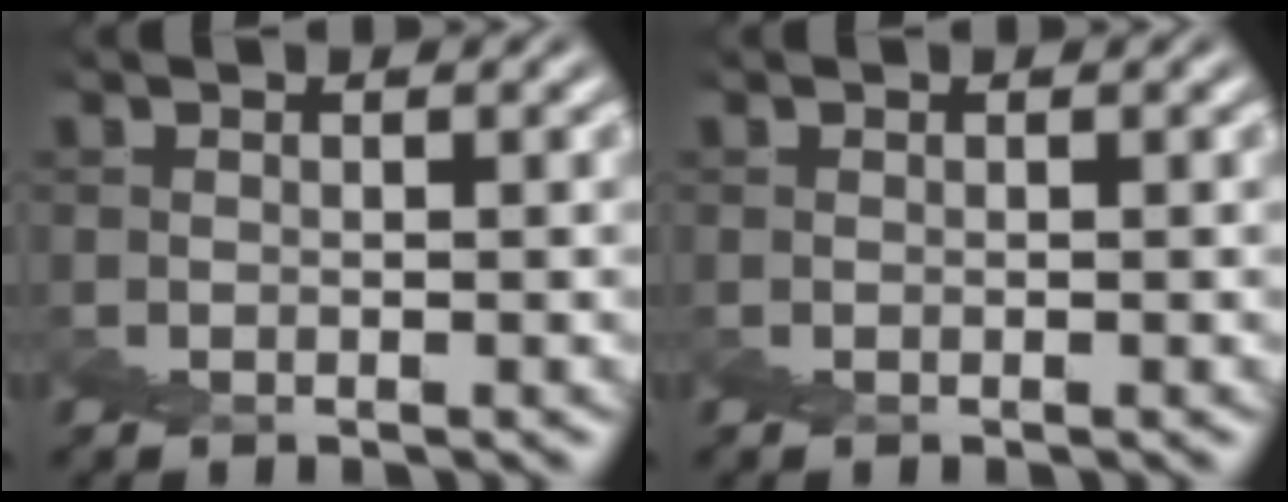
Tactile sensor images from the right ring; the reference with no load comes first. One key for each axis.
{"total": 0.0}